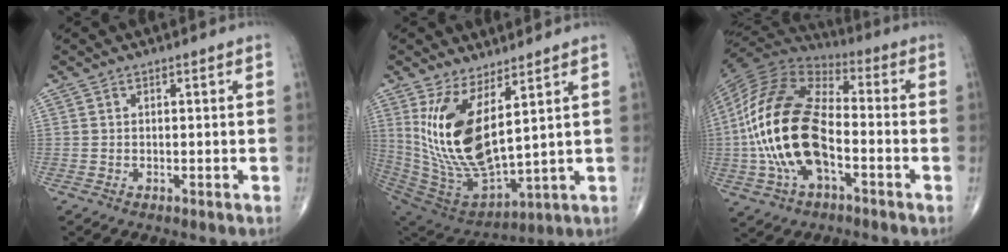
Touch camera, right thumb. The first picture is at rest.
{"total": 17.9, "force": [6.0, 7.4, 15.2], "torque": [-0.301, -0.053, 0.137]}
{"total": 22.1, "force": [-3.7, 11.7, 18.3], "torque": [-0.370, 0.024, -0.074]}